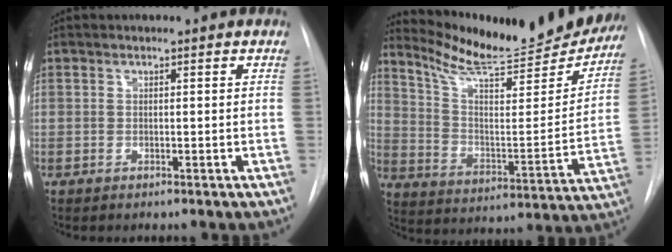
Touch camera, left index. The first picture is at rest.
{"total": 22.8, "force": [21.0, 2.5, 8.6], "torque": [-0.134, -0.072, 0.298]}